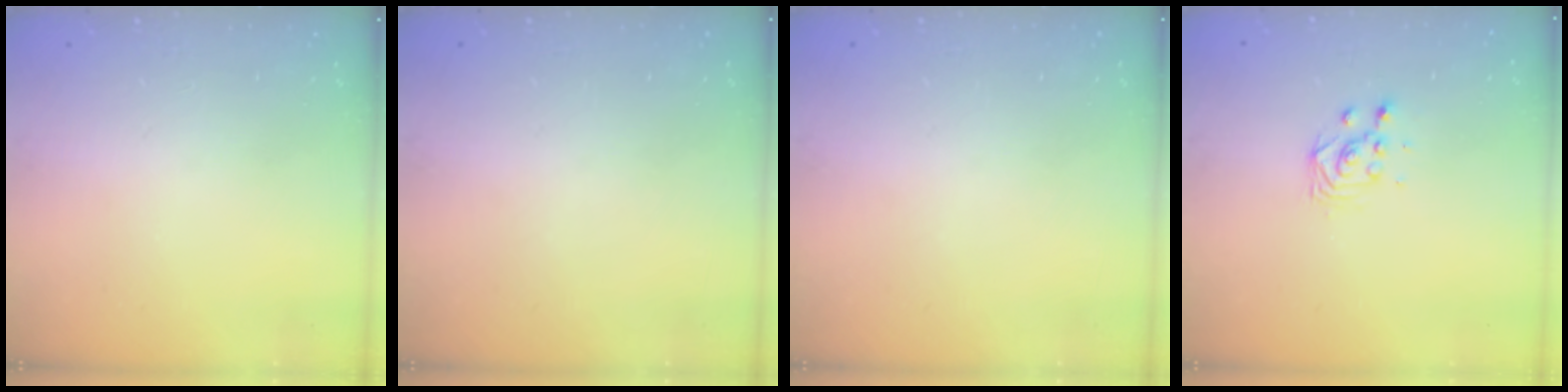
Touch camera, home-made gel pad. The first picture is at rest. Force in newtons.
{"total": 0.0}
{"total": 0.0}
{"total": 2.8, "press": 2.8, "slide": 0.3}